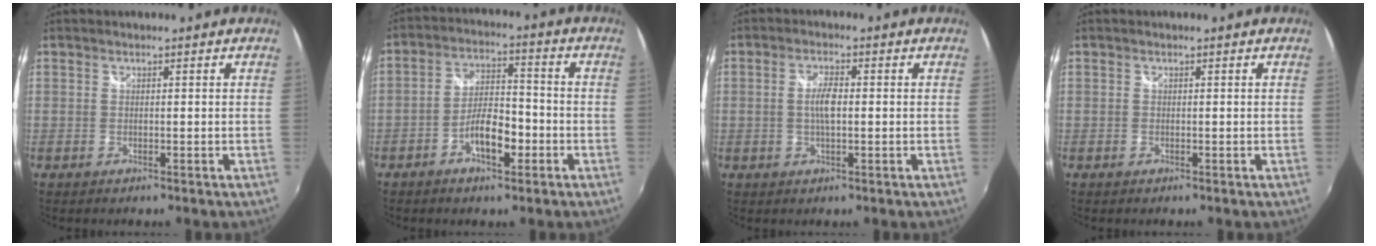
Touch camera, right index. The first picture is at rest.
{"total": 7.8, "force": [-3.7, 3.2, 6.1], "torque": [-0.115, 0.010, -0.059]}
{"total": 3.8, "force": [-0.1, 1.3, 3.6], "torque": [-0.070, 0.003, -0.002]}
{"total": 0.0}